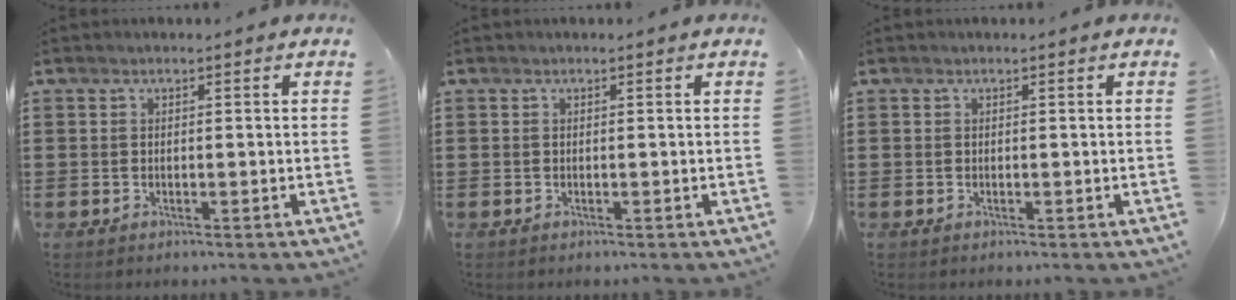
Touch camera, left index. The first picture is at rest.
{"total": 0.0}
{"total": 0.0}